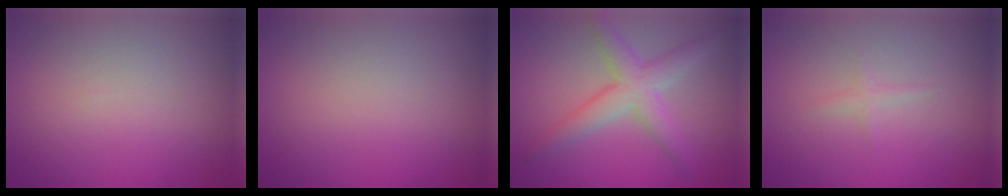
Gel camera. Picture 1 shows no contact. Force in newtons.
{"total": 0.0}
{"total": 4.3, "press": 4.2, "slide": 0.1}
{"total": 0.8, "press": 0.8, "slide": 0.1}